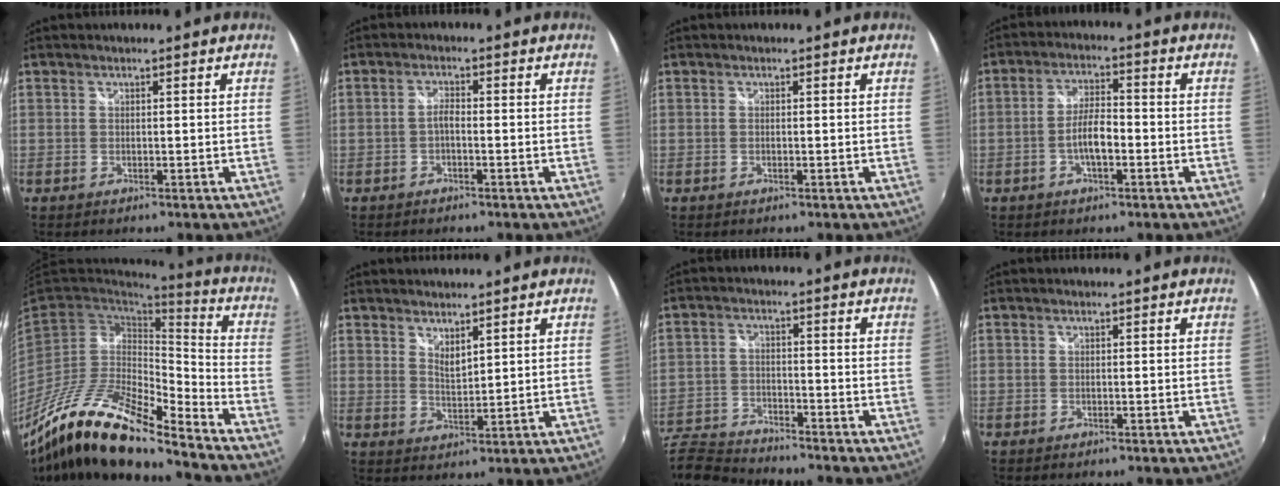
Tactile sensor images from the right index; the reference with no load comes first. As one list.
[{"total": 1.7, "force": [-0.8, 0.6, 1.4], "torque": [-0.031, 0.005, -0.018]}, {"total": 0.0}, {"total": 5.3, "force": [-1.9, 1.6, 4.6], "torque": [-0.090, 0.005, -0.034]}, {"total": 20.4, "force": [-14.9, 4.6, 13.2], "torque": [-0.248, -0.035, -0.285]}, {"total": 3.3, "force": [2.8, 0.9, 1.6], "torque": [-0.026, -0.005, 0.048]}, {"total": 12.2, "force": [-11.2, 3.3, 3.7], "torque": [-0.112, -0.010, -0.209]}, {"total": 0.0}]